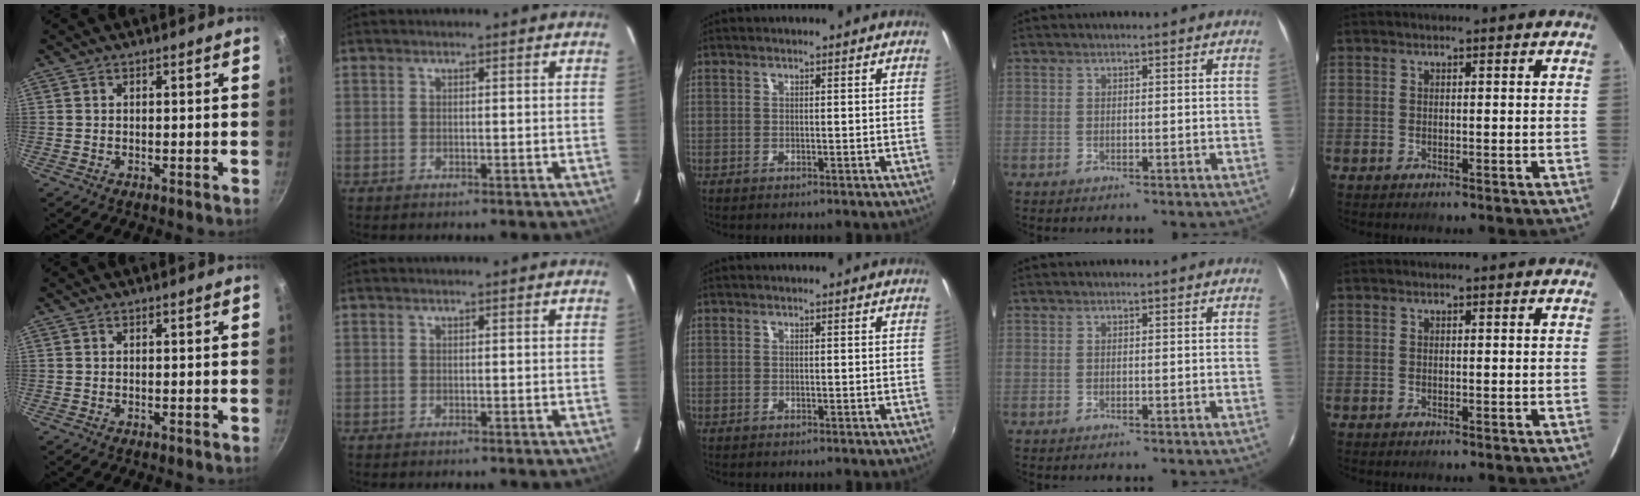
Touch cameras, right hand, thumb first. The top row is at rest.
{}